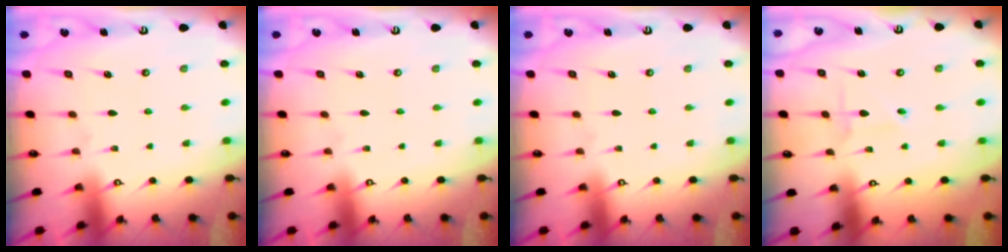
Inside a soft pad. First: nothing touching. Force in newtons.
{"total": 0.0}
{"total": 0.0}
{"total": 1.7, "press": 1.7, "slide": 0.1}